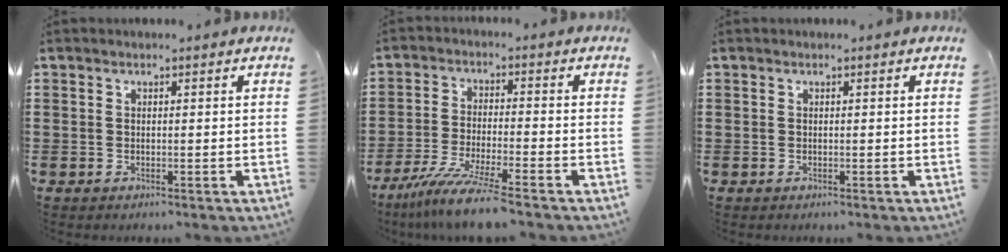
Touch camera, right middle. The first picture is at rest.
{"total": 7.9, "force": [-6.5, -0.3, 4.4], "torque": [-0.089, -0.016, -0.125]}
{"total": 0.0}